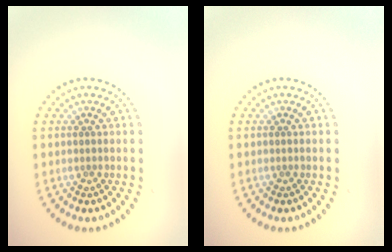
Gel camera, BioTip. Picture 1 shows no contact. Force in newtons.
{"total": 0.0}